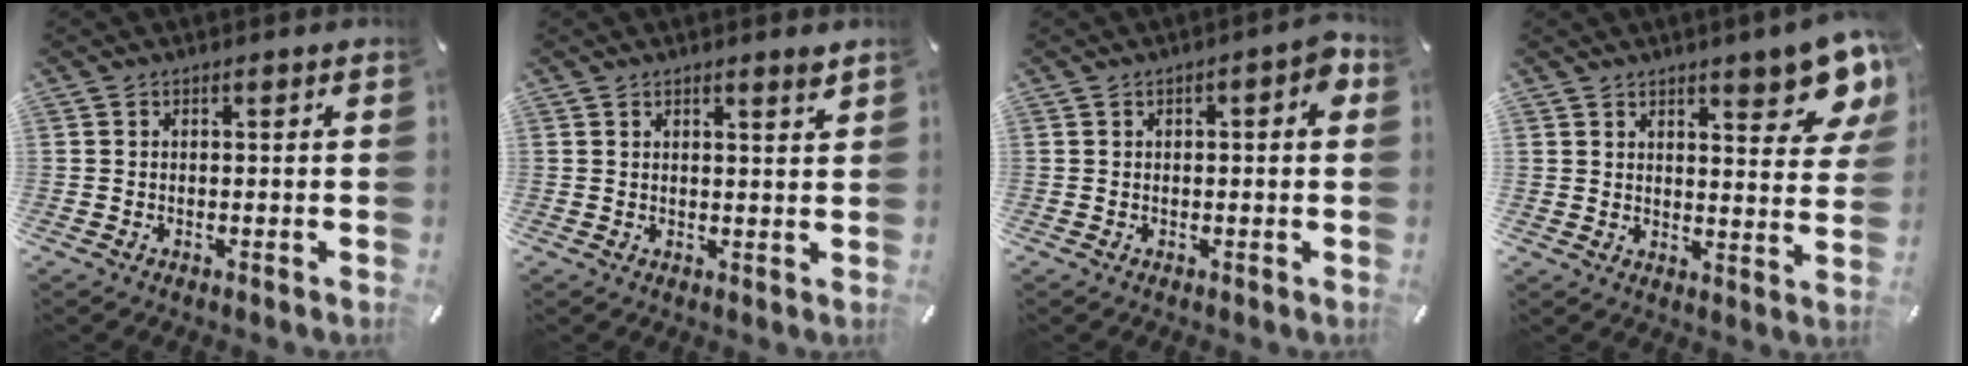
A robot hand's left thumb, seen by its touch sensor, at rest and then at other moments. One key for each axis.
{"total": 2.3, "fx": 2.0, "fy": 0.0, "fz": 1.1, "tx": -0.016, "ty": -0.012, "tz": 0.034}
{"total": 4.4, "fx": 0.8, "fy": 2.0, "fz": 3.8, "tx": -0.047, "ty": 0.004, "tz": 0.006}
{"total": 10.0, "fx": 7.8, "fy": 4.1, "fz": 4.8, "tx": -0.040, "ty": -0.059, "tz": 0.137}